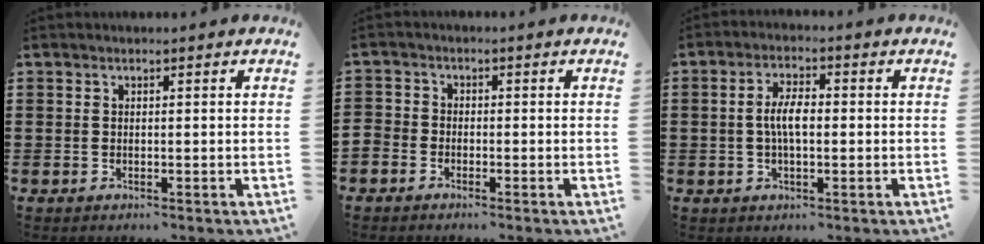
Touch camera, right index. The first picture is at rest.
{"total": 1.8, "force": [-1.6, 0.8, 0.0], "torque": [-0.005, 0.002, -0.037]}
{"total": 4.6, "force": [-0.3, 1.8, 4.2], "torque": [-0.091, -0.001, -0.010]}